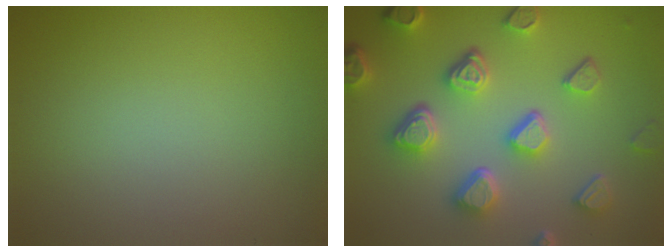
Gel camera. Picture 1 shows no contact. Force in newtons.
{"total": 6.7, "press": 5.3, "slide": 4.0}